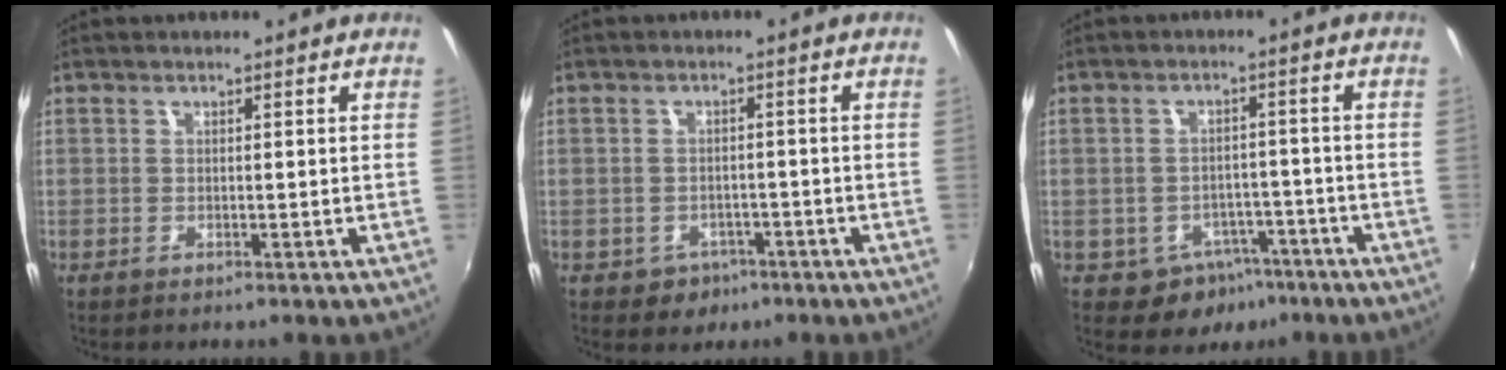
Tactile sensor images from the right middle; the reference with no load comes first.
{"total": 4.5, "force": [-2.3, 3.7, 0.9], "torque": [-0.032, 0.000, -0.027]}
{"total": 7.5, "force": [-4.4, 5.7, 2.1], "torque": [-0.046, 0.013, -0.044]}